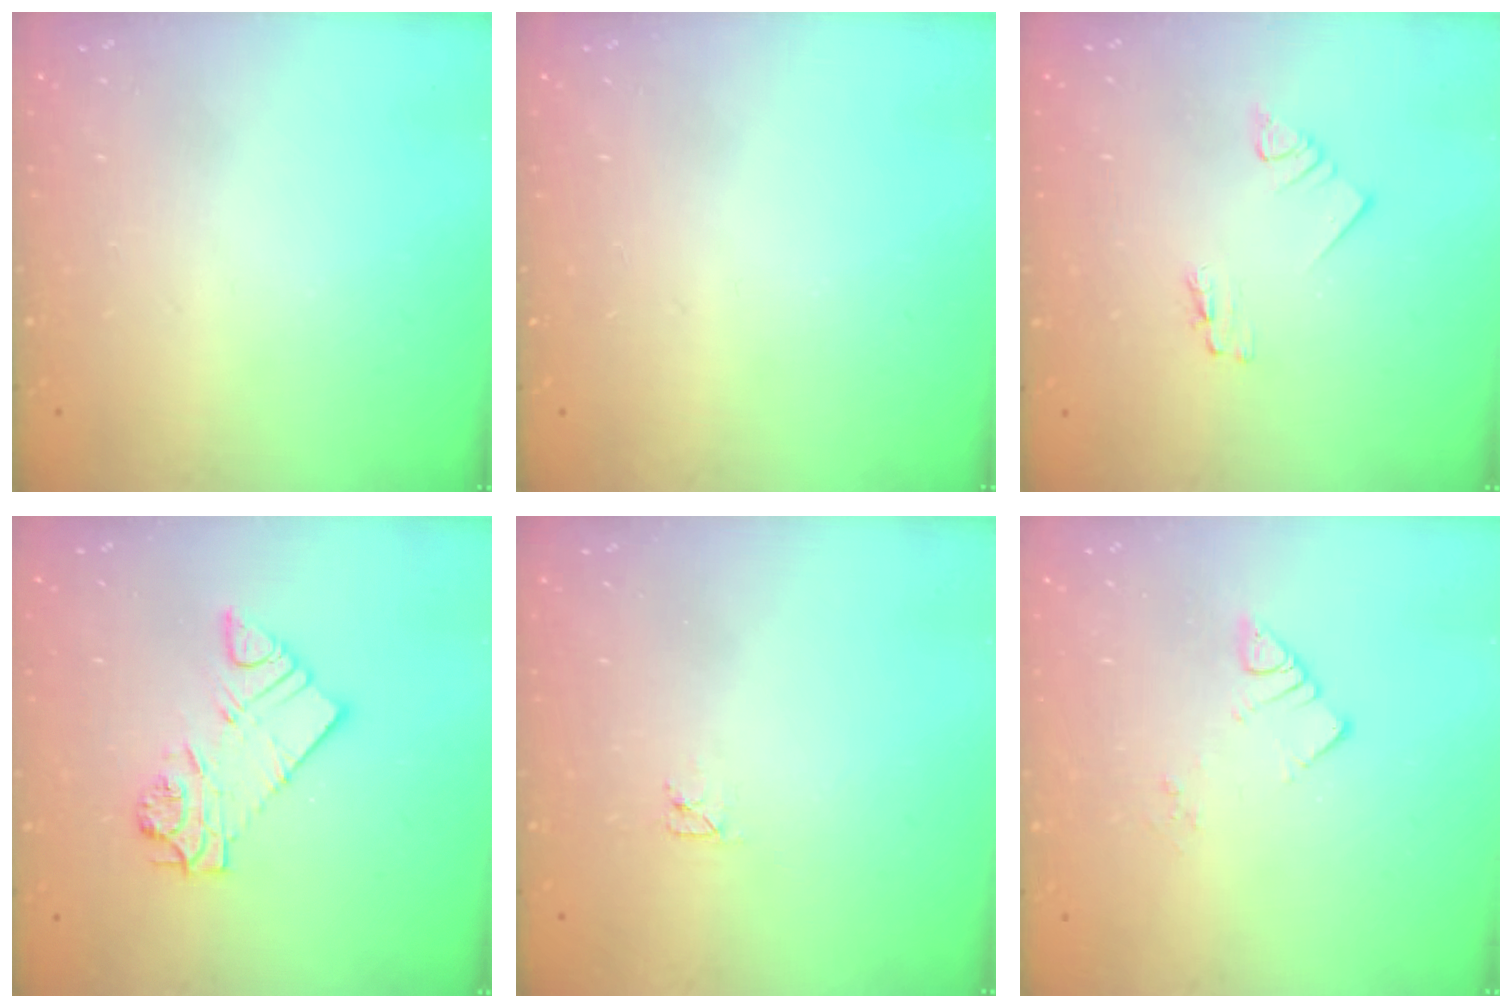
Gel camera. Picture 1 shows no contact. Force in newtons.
{"total": 0.0}
{"total": 1.2, "press": 1.2, "slide": 0.0}
{"total": 10.0, "press": 10.0, "slide": 0.9}
{"total": 2.6, "press": 2.6, "slide": 0.3}
{"total": 2.6, "press": 2.6, "slide": 0.1}